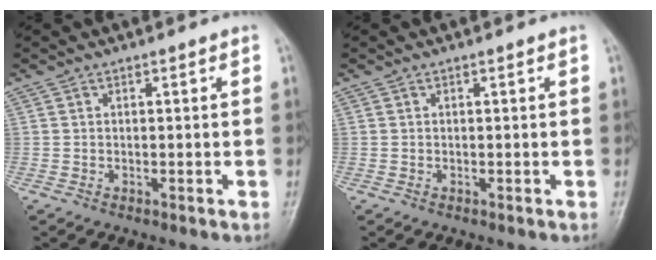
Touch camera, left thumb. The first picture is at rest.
{"total": 0.0}